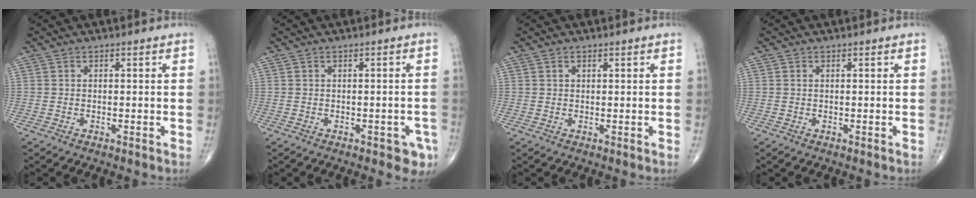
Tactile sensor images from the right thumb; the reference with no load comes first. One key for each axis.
{"total": 3.7, "fx": -1.7, "fy": 1.8, "fz": 2.8, "tx": -0.016, "ty": 0.005, "tz": -0.016}
{"total": 0.7, "fx": 0.4, "fy": 0.4, "fz": 0.4, "tx": -0.003, "ty": -0.003, "tz": 0.007}
{"total": 0.0}